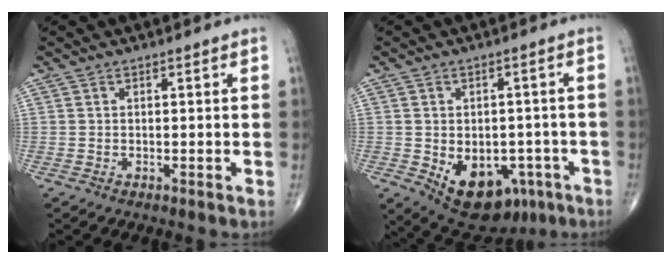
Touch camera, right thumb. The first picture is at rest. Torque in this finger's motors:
{"motor_torque": [-0.35, 0.53, 0.70, 0.20, 0.22]}